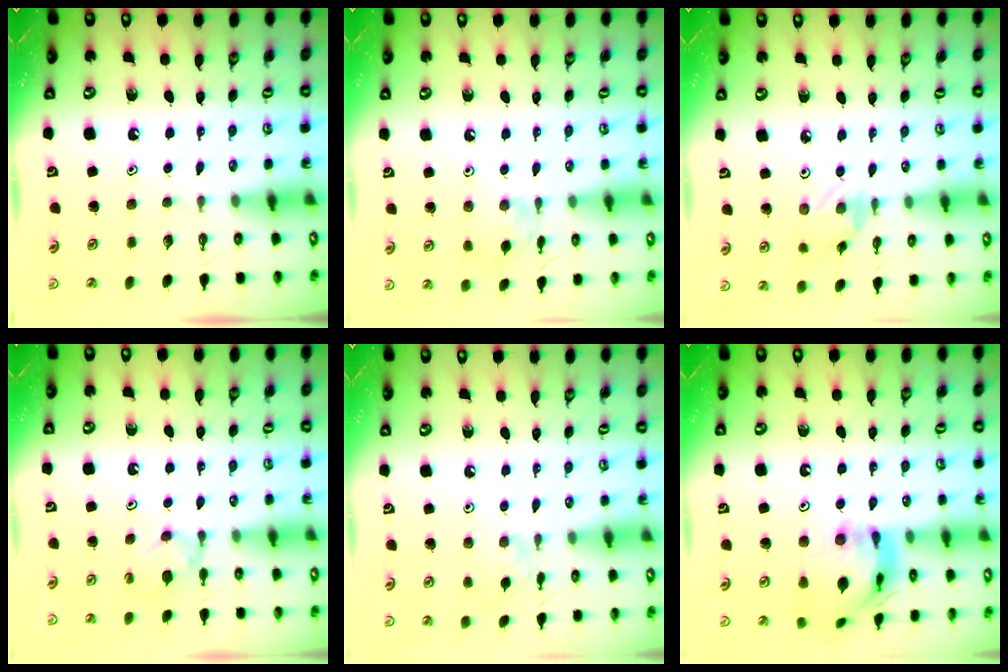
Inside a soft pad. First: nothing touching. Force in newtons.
{"total": 6.0, "press": 6.0, "slide": 0.7}
{"total": 1.3, "press": 1.3, "slide": 0.0}
{"total": 3.0, "press": 2.9, "slide": 0.7}
{"total": 1.6, "press": 1.5, "slide": 0.4}
{"total": 16.3, "press": 16.2, "slide": 1.8}